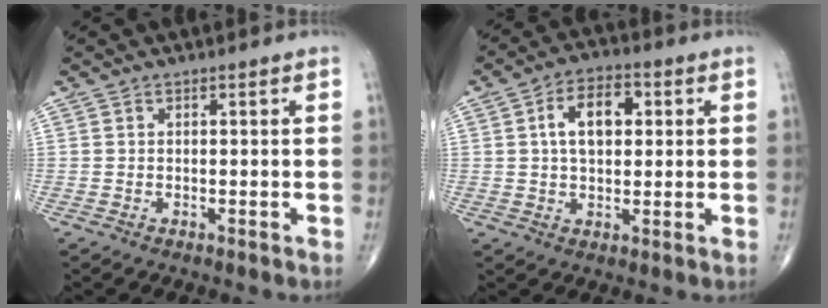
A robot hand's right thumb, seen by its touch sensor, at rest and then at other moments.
{"total": 9.3, "force": [1.9, 5.5, 7.2], "torque": [-0.106, 0.014, 0.027]}